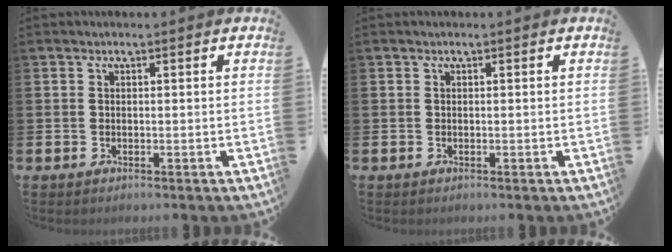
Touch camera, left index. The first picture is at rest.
{"total": 0.0}